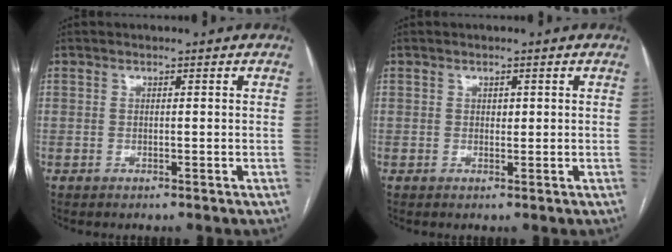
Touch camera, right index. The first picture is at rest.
{"total": 0.8, "force": [0.3, 0.6, 0.5], "torque": [-0.005, 0.000, 0.003]}